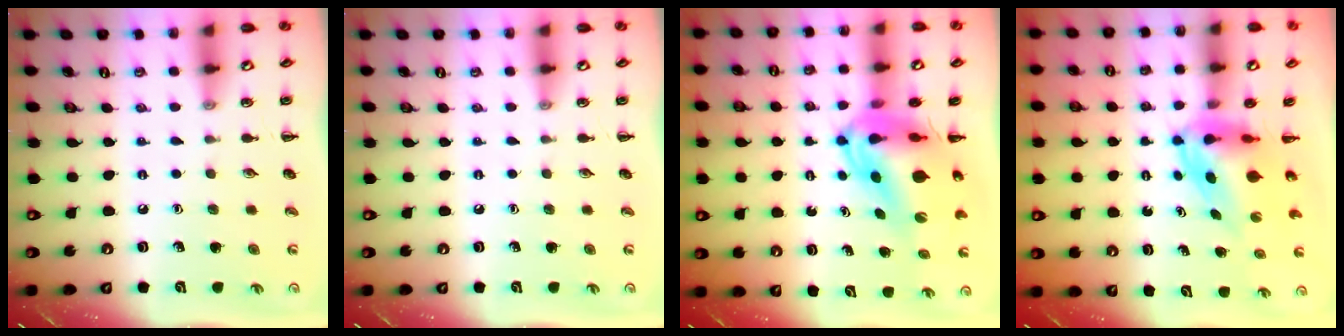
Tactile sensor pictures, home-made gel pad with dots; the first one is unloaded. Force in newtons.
{"total": 0.0}
{"total": 10.0, "press": 9.5, "slide": 3.2}
{"total": 4.8, "press": 4.6, "slide": 1.3}